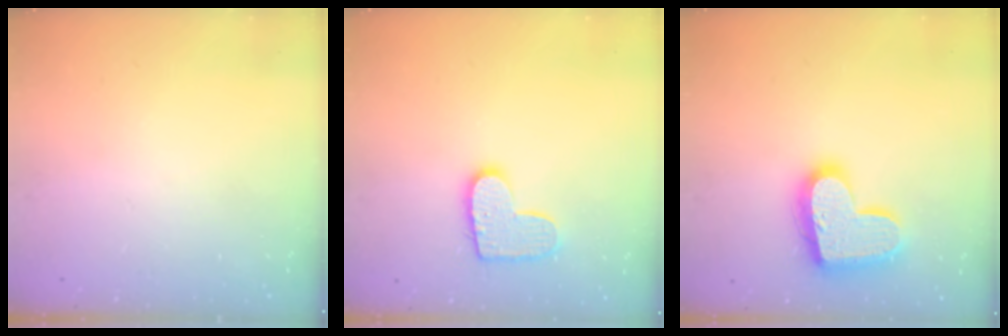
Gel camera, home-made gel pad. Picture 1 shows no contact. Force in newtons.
{"total": 11.2, "press": 11.2, "slide": 0.7}
{"total": 20.0, "press": 20.0, "slide": 1.2}